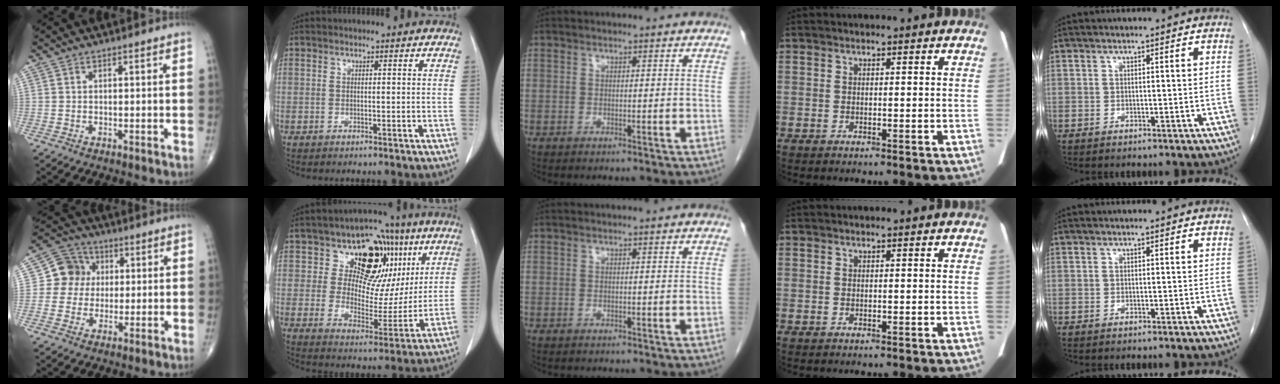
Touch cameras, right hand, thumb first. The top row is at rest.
{"thumb": {"total": 7.8, "force": [1.0, 7.3, 2.4], "torque": [-0.002, 0.009, 0.006]}, "index": {"total": 14.6, "force": [6.8, 9.9, 8.4], "torque": [-0.092, 0.025, 0.109]}}